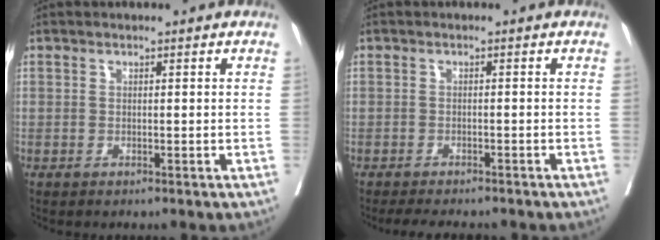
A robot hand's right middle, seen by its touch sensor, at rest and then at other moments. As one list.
[{"total": 6.0, "force": [-5.2, 1.6, 2.4], "torque": [-0.025, -0.005, -0.073]}]